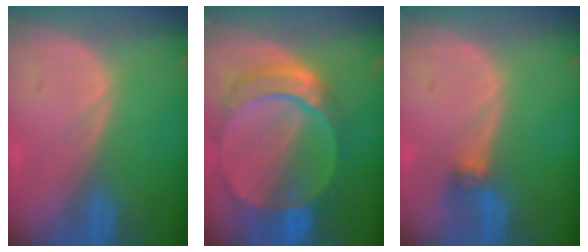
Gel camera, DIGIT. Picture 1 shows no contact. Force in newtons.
{"total": 9.6, "press": 8.4, "slide": 4.7}
{"total": 2.8, "press": 2.6, "slide": 1.1}